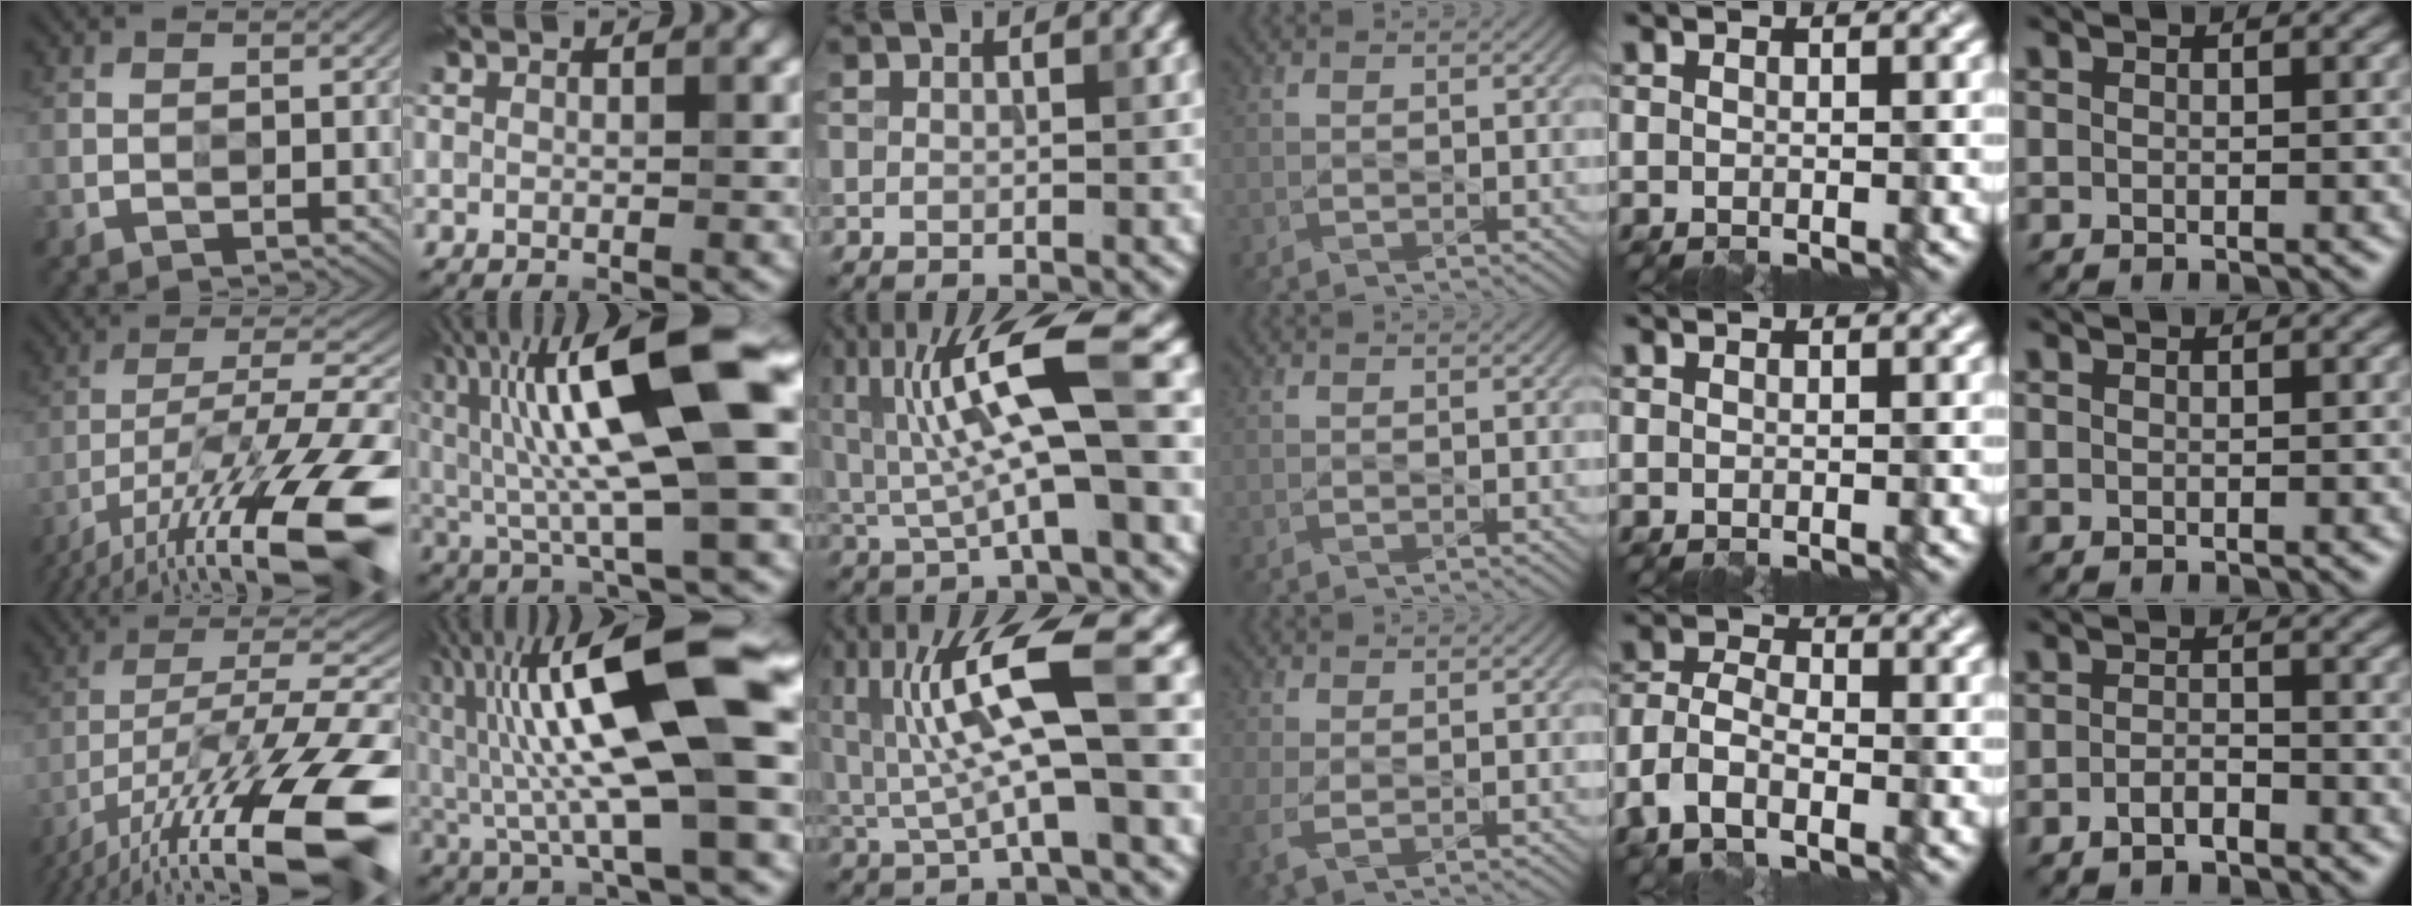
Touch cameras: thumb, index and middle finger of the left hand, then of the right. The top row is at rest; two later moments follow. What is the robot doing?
{"motion": "wipe", "object": "glass cup"}